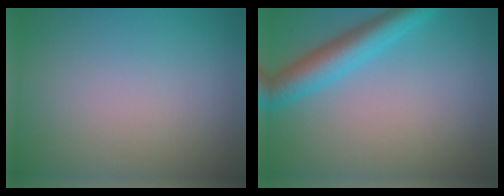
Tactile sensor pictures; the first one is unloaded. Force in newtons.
{"total": 4.6, "press": 4.6, "slide": 0.1}